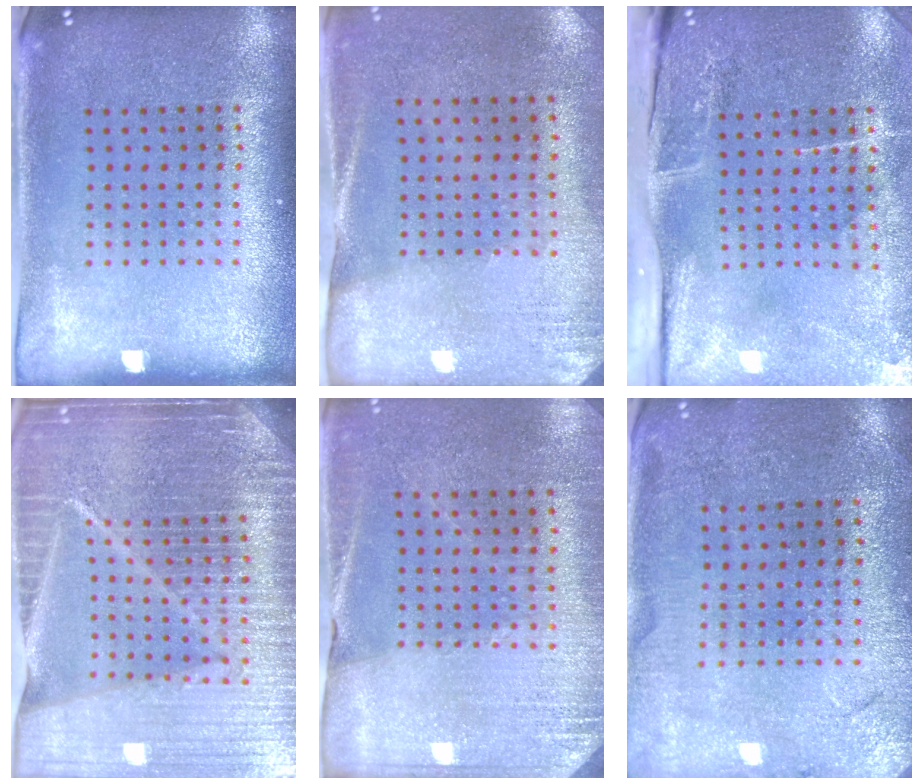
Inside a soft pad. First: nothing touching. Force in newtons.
{"total": 2.6, "press": 2.3, "slide": 1.3}
{"total": 5.0, "press": 3.9, "slide": 3.2}
{"total": 6.9, "press": 5.9, "slide": 3.6}
{"total": 2.6, "press": 2.5, "slide": 0.6}
{"total": 0.5, "press": 0.5, "slide": 0.2}